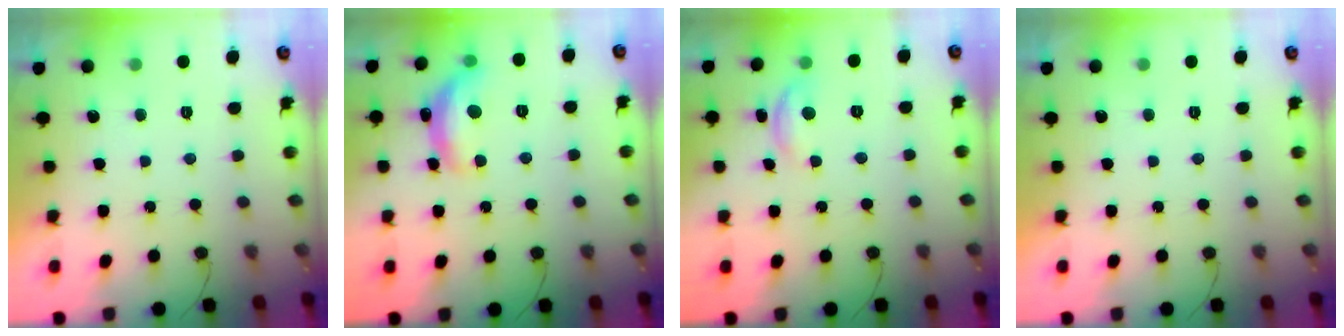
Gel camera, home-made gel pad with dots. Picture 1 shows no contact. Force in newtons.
{"total": 14.6, "press": 14.6, "slide": 0.7}
{"total": 6.9, "press": 6.9, "slide": 0.5}
{"total": 0.0}